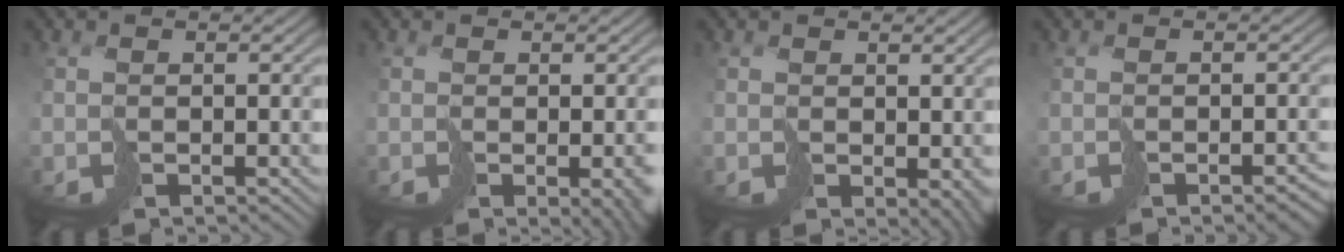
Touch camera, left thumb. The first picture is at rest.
{"total": 3.8, "force": [-1.3, 1.0, 3.4], "torque": [-0.042, -0.009, -0.015]}
{"total": 3.0, "force": [0.0, 1.9, 2.3], "torque": [-0.033, -0.011, 0.002]}
{"total": 2.2, "force": [-1.5, 0.4, 1.6], "torque": [-0.019, 0.000, -0.022]}